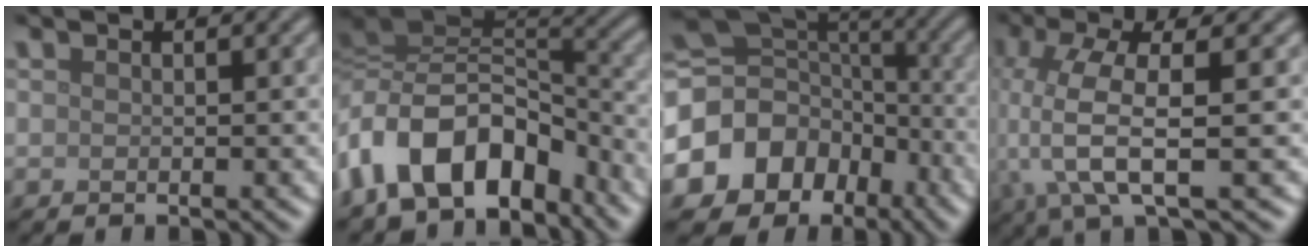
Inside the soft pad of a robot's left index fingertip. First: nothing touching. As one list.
[{"total": 12.5, "force": [-6.5, 7.6, 7.5], "torque": [-0.145, 0.013, -0.122]}, {"total": 14.4, "force": [-6.7, 11.7, 5.1], "torque": [-0.128, -0.017, -0.111]}, {"total": 7.3, "force": [-0.9, 2.2, 7.0], "torque": [-0.159, -0.001, -0.021]}]